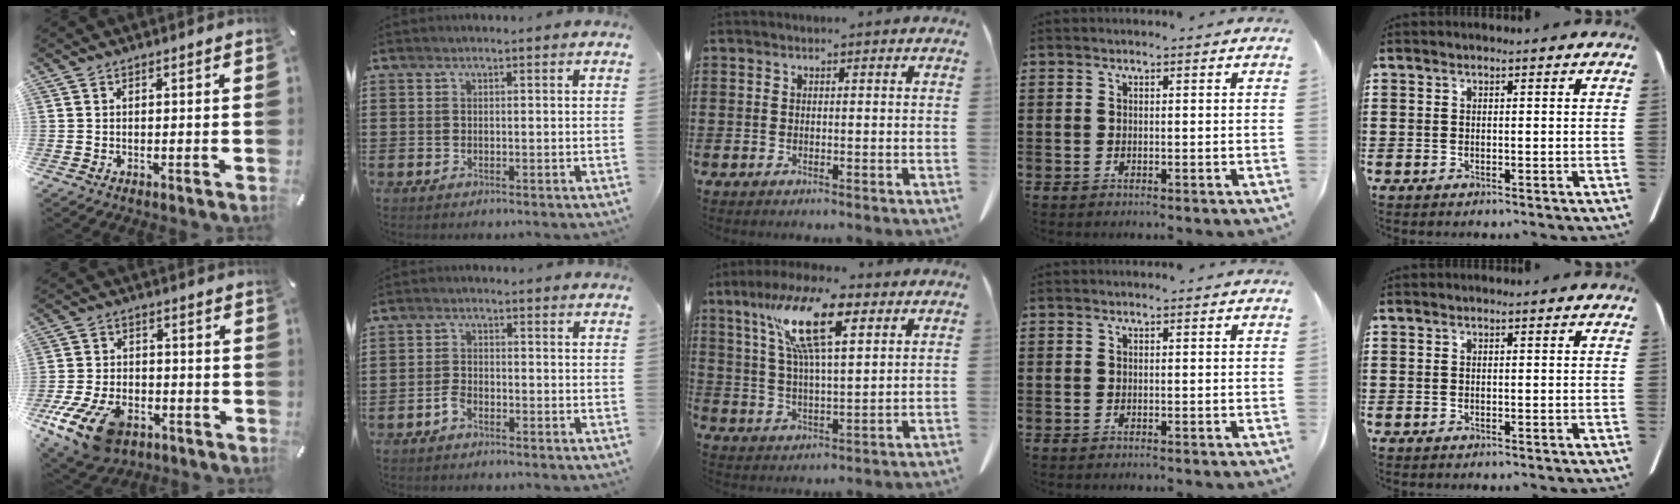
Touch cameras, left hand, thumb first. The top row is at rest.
{"thumb": {"total": 15.1, "force": [-7.8, 9.2, 9.1], "torque": [-0.189, 0.042, -0.132]}, "index": {"total": 2.1, "force": [-1.6, 1.0, 1.1], "torque": [-0.030, 0.000, -0.033]}, "middle": {"total": 13.2, "force": [7.1, 3.5, 10.6], "torque": [-0.224, -0.004, 0.121]}}